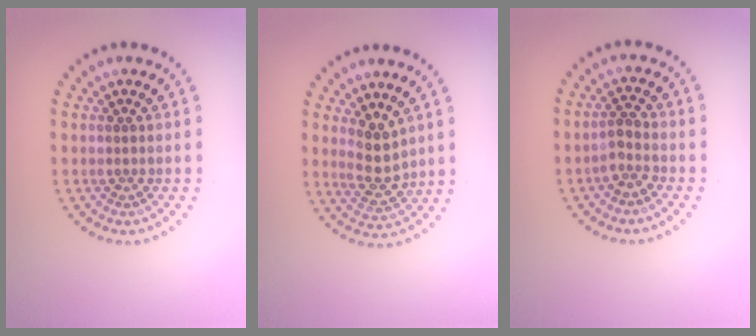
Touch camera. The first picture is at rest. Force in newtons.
{"total": 3.0, "press": 2.8, "slide": 1.2}
{"total": 1.8, "press": 1.5, "slide": 1.0}